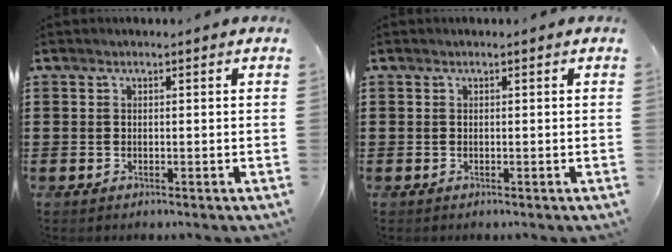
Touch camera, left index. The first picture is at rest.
{"total": 0.0}